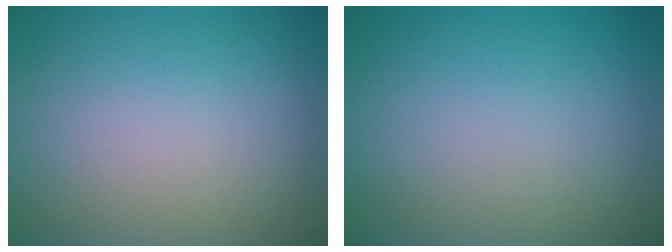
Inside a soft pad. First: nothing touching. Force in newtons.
{"total": 0.0}